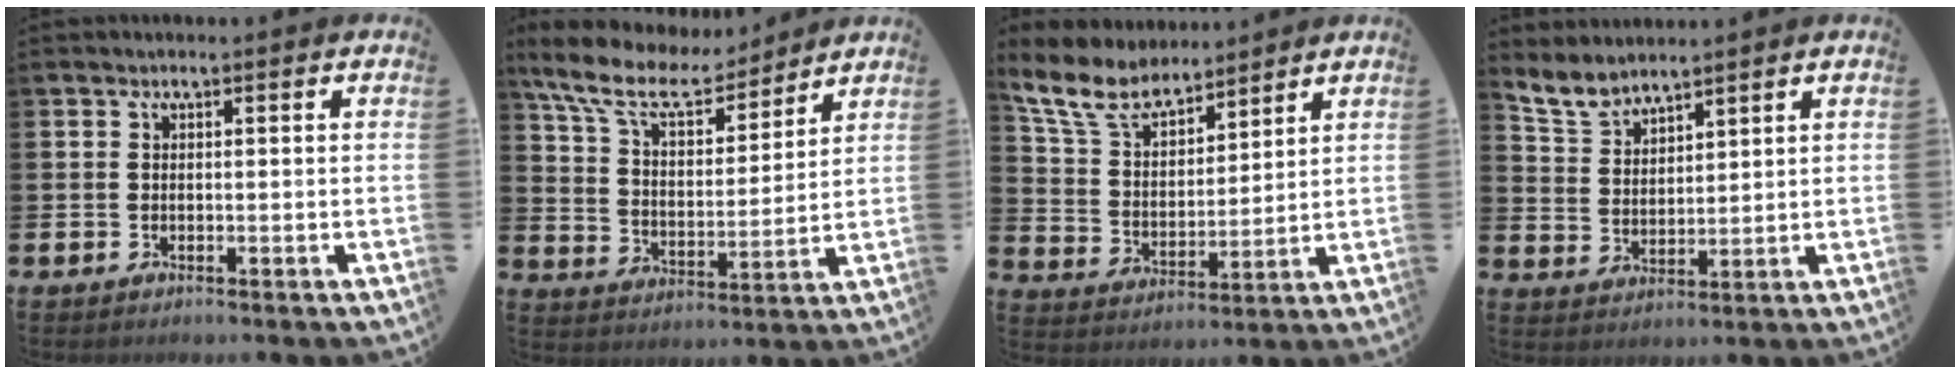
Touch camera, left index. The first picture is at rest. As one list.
[{"total": 11.0, "force": [9.4, 3.5, 4.4], "torque": [-0.132, -0.049, 0.167]}, {"total": 8.6, "force": [7.6, 3.2, 2.7], "torque": [-0.093, -0.036, 0.138]}, {"total": 4.8, "force": [4.6, 1.0, 0.7], "torque": [-0.036, -0.020, 0.085]}]